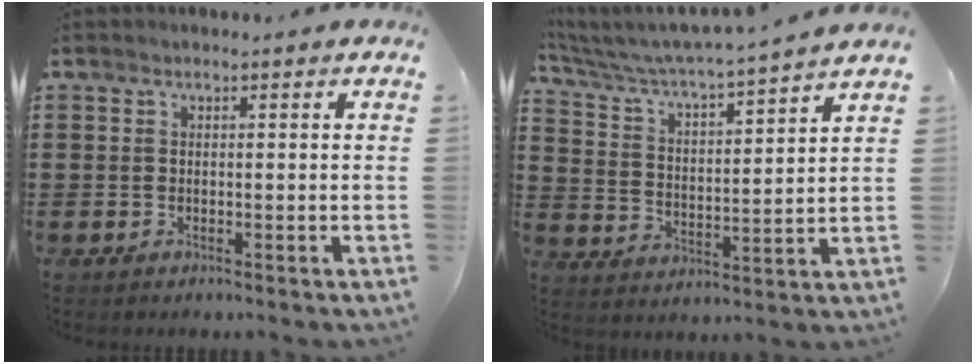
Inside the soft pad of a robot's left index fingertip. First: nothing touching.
{"total": 3.7, "force": [3.5, -0.5, 1.0], "torque": [-0.044, -0.037, 0.047]}